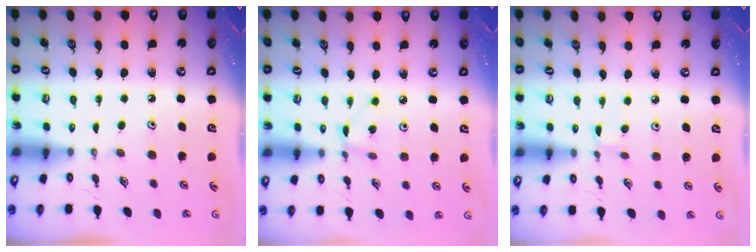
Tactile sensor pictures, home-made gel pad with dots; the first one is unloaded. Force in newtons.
{"total": 1.3, "press": 1.3, "slide": 0.1}
{"total": 2.3, "press": 2.3, "slide": 0.3}